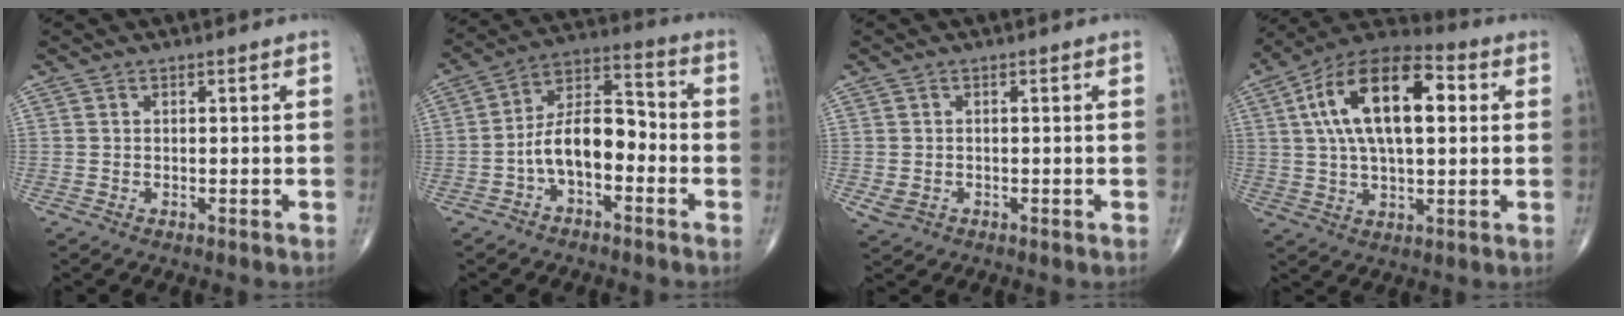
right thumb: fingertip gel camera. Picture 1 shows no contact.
{"total": 11.2, "force": [-3.2, 6.0, 8.9], "torque": [-0.139, 0.050, -0.066]}
{"total": 2.3, "force": [-0.5, 1.8, 1.2], "torque": [-0.025, 0.000, -0.003]}
{"total": 19.2, "force": [4.1, 9.3, 16.3], "torque": [-0.272, 0.024, 0.058]}